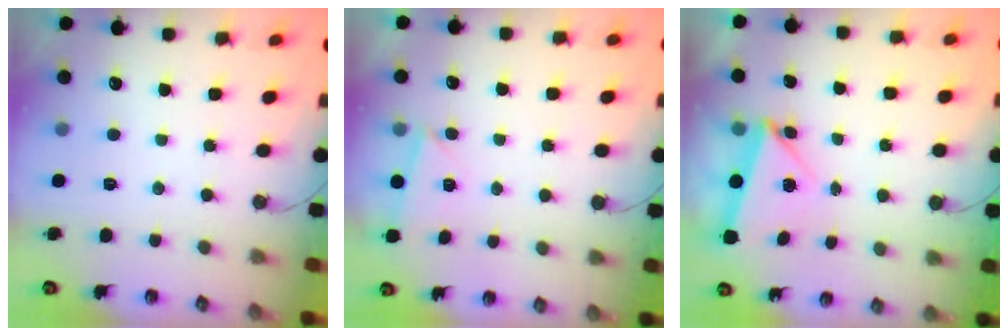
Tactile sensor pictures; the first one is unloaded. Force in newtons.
{"total": 3.0, "press": 2.9, "slide": 0.5}
{"total": 5.6, "press": 5.5, "slide": 0.8}